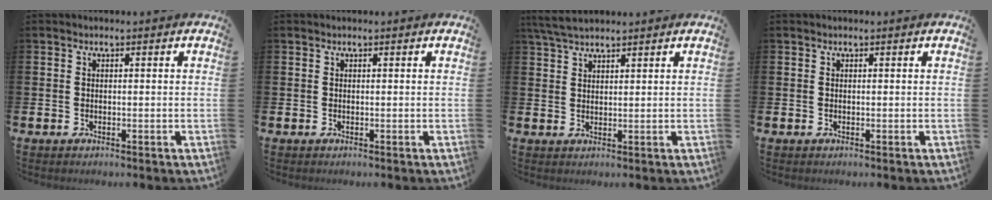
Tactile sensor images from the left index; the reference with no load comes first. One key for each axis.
{"total": 0.0}
{"total": 3.9, "fx": 3.5, "fy": 0.8, "fz": 1.5, "tx": -0.030, "ty": -0.009, "tz": 0.064}
{"total": 0.0}